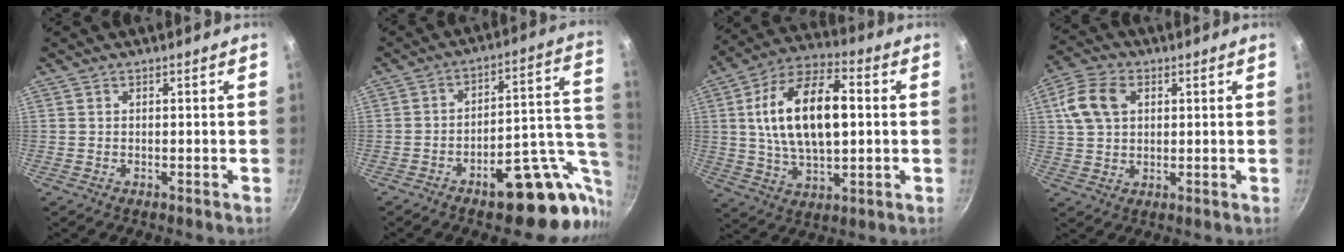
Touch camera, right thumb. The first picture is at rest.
{"total": 19.9, "force": [-9.3, 7.6, 15.9], "torque": [-0.118, 0.095, -0.115]}
{"total": 19.1, "force": [2.3, 9.5, 16.4], "torque": [-0.282, 0.016, 0.038]}
{"total": 9.3, "force": [2.8, 6.3, 6.2], "torque": [-0.120, 0.009, 0.050]}